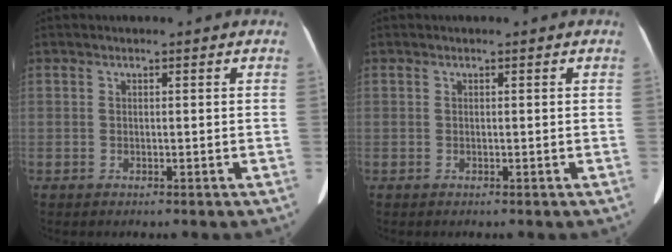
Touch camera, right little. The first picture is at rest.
{"total": 0.0}